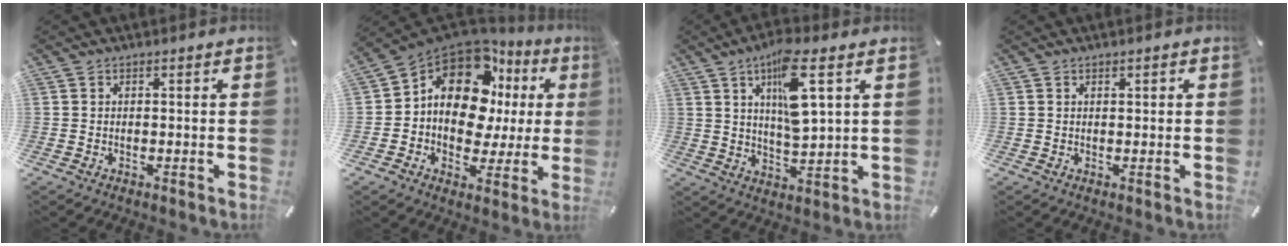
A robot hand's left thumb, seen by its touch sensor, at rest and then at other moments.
{"total": 15.7, "force": [5.3, 10.7, 10.2], "torque": [-0.175, -0.043, 0.090]}
{"total": 12.5, "force": [5.3, 3.5, 10.7], "torque": [-0.173, -0.015, 0.084]}
{"total": 0.8, "force": [0.4, 0.4, 0.6], "torque": [-0.012, 0.003, 0.006]}